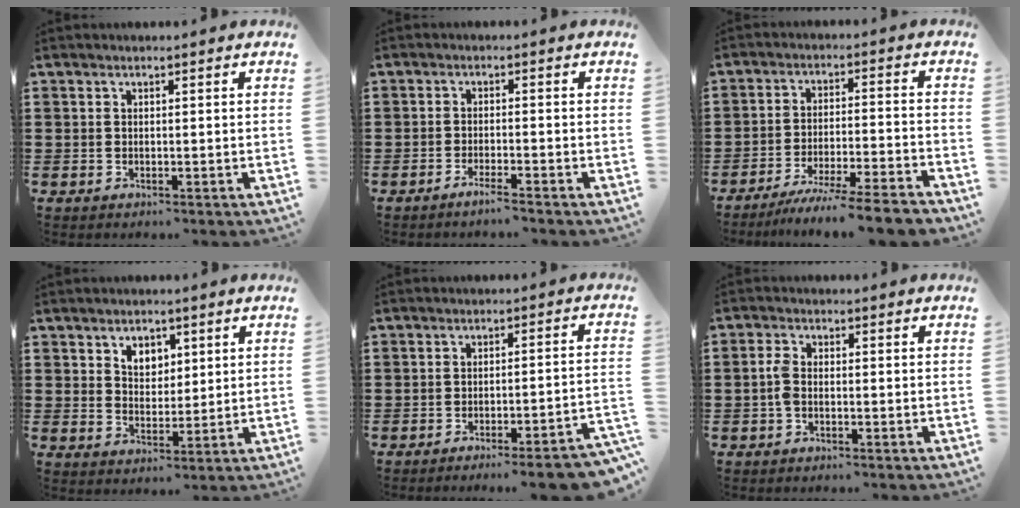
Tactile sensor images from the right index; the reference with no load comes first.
{"total": 2.0, "force": [-1.7, -0.3, 1.0], "torque": [-0.016, -0.001, -0.032]}
{"total": 6.9, "force": [-6.3, -0.6, 2.7], "torque": [-0.051, -0.011, -0.122]}
{"total": 3.7, "force": [2.2, 2.6, 1.3], "torque": [-0.028, 0.007, 0.038]}
{"total": 4.5, "force": [-3.8, -0.4, 2.5], "torque": [-0.040, -0.015, -0.070]}
{"total": 2.5, "force": [-0.6, 1.2, 2.0], "torque": [-0.055, -0.003, -0.016]}